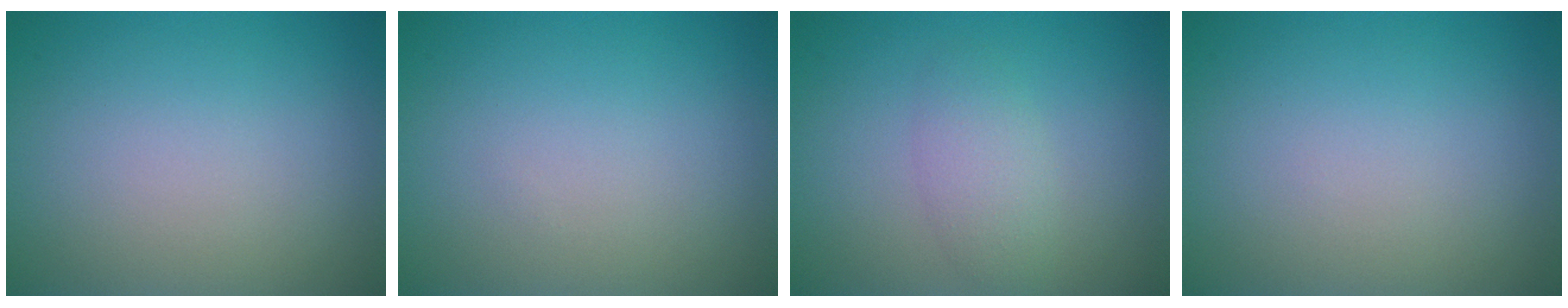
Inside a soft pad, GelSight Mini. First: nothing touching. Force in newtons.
{"total": 0.0}
{"total": 2.1, "press": 2.1, "slide": 0.1}
{"total": 0.0}